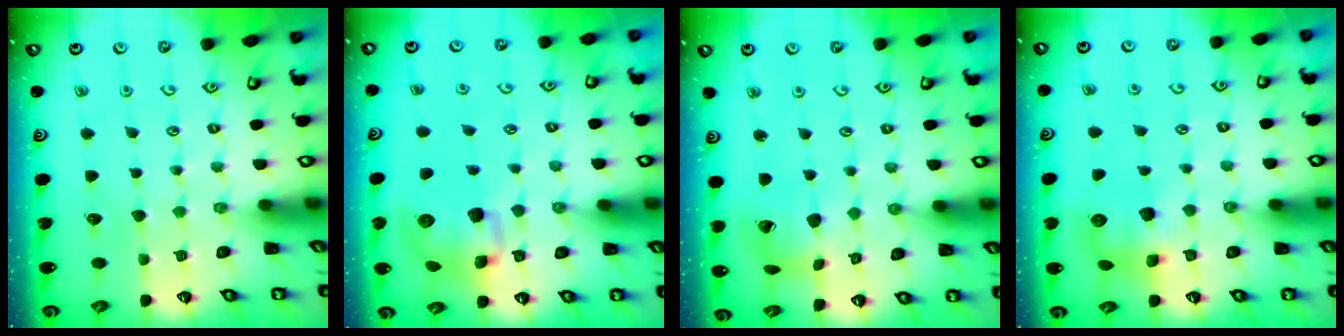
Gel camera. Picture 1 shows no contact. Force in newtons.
{"total": 11.7, "press": 11.6, "slide": 1.8}
{"total": 11.8, "press": 11.7, "slide": 1.5}
{"total": 10.1, "press": 10.1, "slide": 0.6}